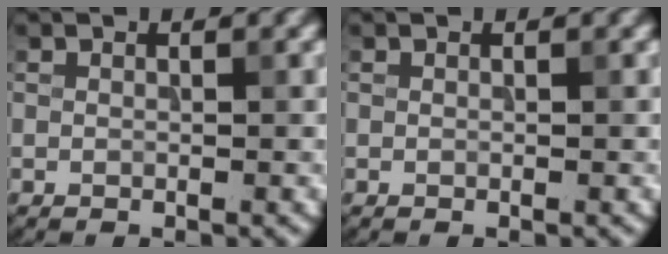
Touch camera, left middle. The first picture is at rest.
{"total": 0.0}